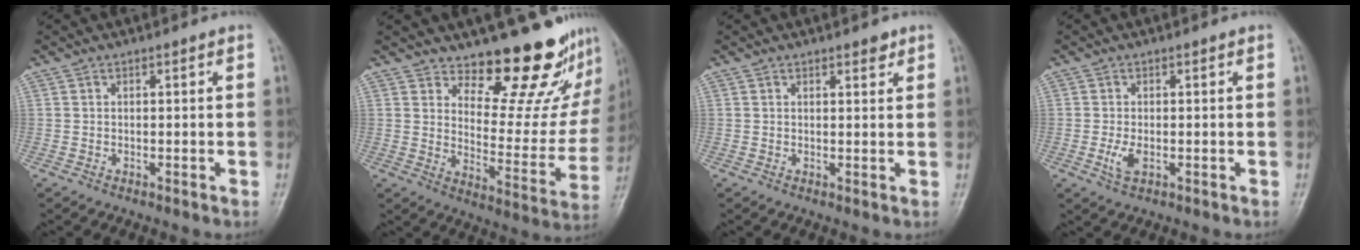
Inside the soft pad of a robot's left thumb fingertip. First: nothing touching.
{"total": 17.6, "force": [14.9, 6.4, 6.9], "torque": [-0.026, -0.138, 0.191]}
{"total": 1.9, "force": [1.3, 0.8, 1.1], "torque": [-0.005, -0.007, 0.017]}
{"total": 2.8, "force": [-0.6, 1.5, 2.3], "torque": [-0.052, -0.006, -0.011]}